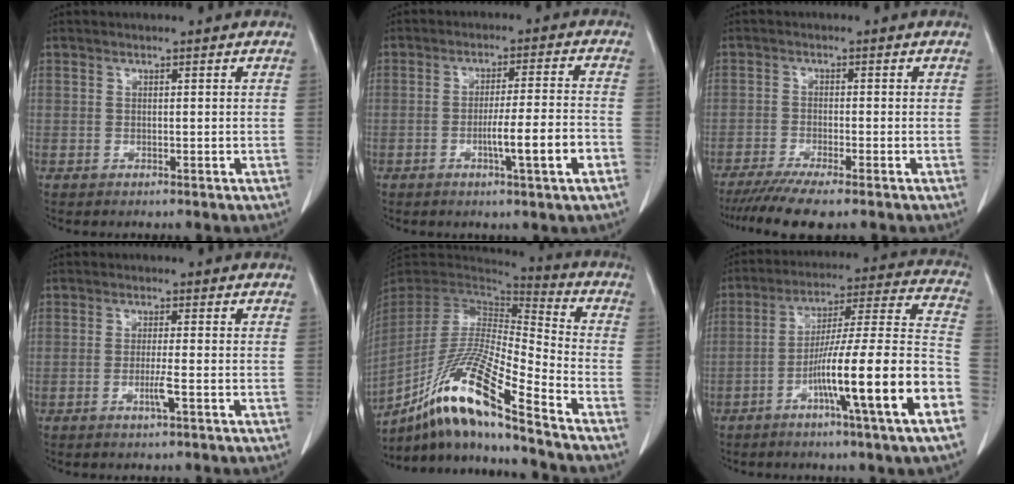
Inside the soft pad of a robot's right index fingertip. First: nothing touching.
{"total": 8.2, "force": [-3.2, -0.5, 7.6], "torque": [-0.116, -0.003, -0.051]}
{"total": 7.6, "force": [-6.1, -0.1, 4.5], "torque": [-0.070, -0.019, -0.096]}
{"total": 2.7, "force": [-1.2, -0.4, 2.4], "torque": [-0.049, -0.005, -0.023]}
{"total": 18.6, "force": [-12.6, 0.2, 13.7], "torque": [-0.283, -0.031, -0.236]}
{"total": 19.7, "force": [-8.1, -0.9, 17.9], "torque": [-0.254, -0.002, -0.135]}